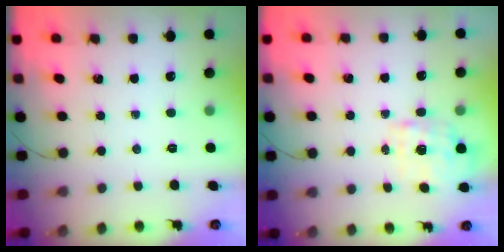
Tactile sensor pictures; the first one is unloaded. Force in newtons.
{"total": 1.9, "press": 1.9, "slide": 0.5}